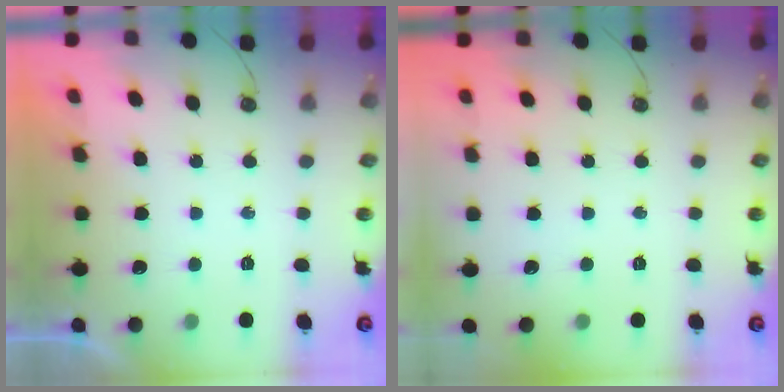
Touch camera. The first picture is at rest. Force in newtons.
{"total": 0.0}